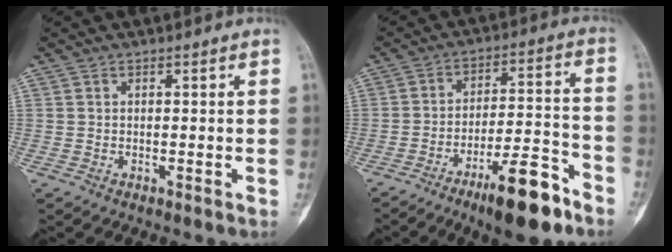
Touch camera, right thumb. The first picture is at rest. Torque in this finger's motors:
{"motor_torque": [2.32, 1.09, 1.10, -1.49, 0.27]}